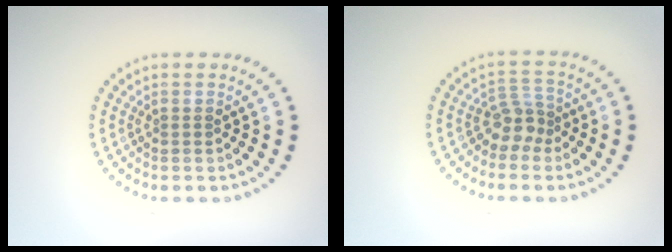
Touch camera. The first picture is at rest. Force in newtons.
{"total": 2.6, "press": 1.9, "slide": 1.7}